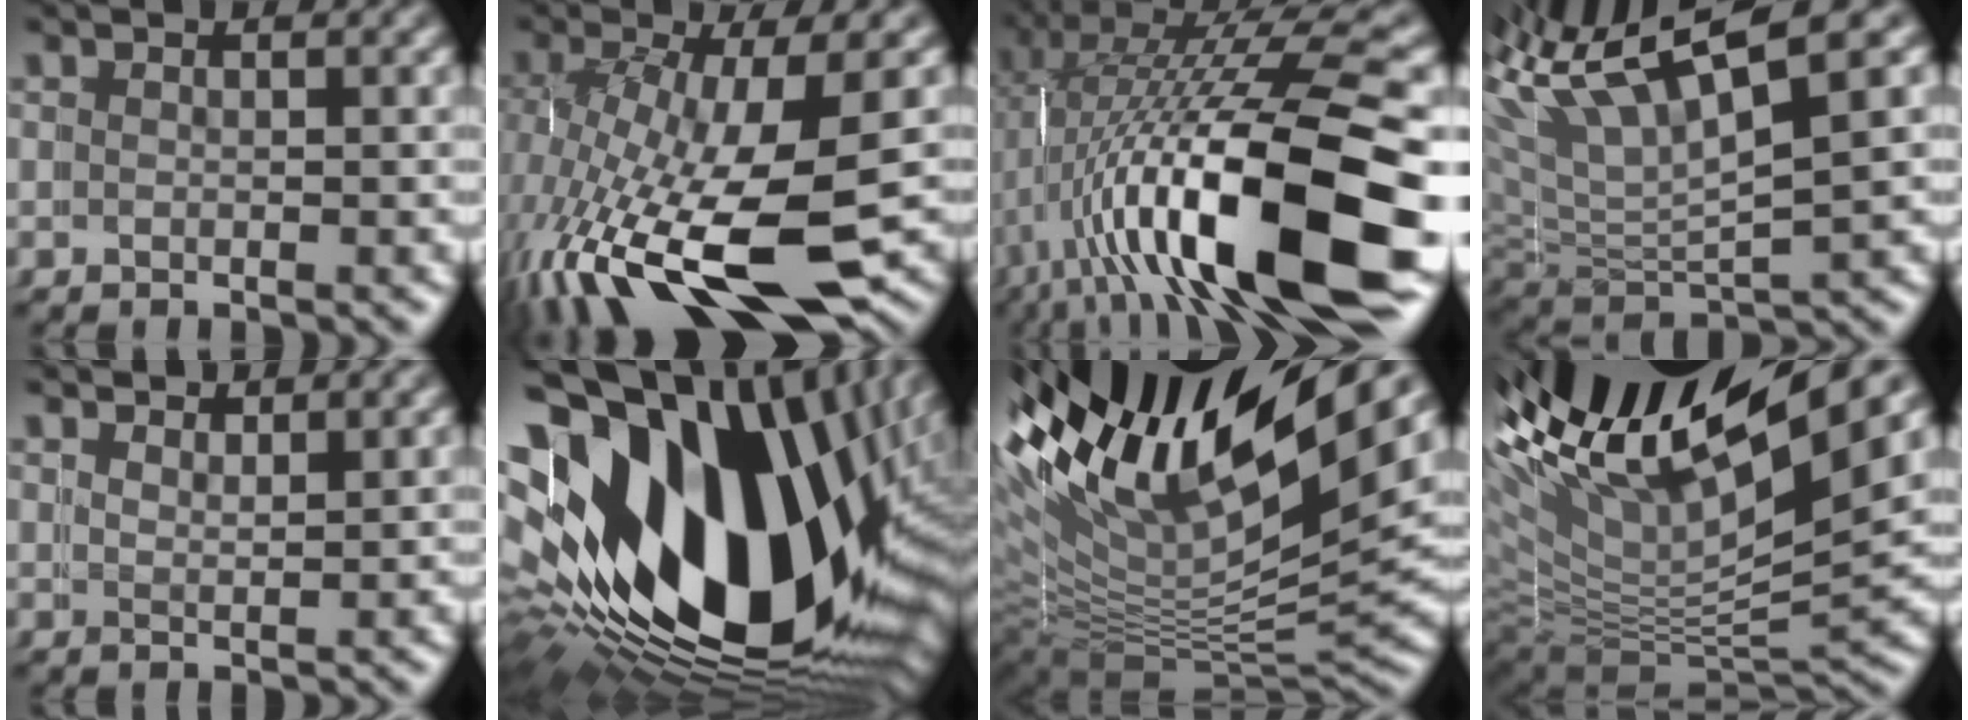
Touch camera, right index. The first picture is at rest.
{"total": 8.9, "force": [-2.8, 3.5, 7.7], "torque": [-0.161, -0.048, -0.023]}
{"total": 16.6, "force": [-1.4, 5.7, 15.6], "torque": [-0.244, -0.001, -0.008]}
{"total": 10.5, "force": [3.1, 6.8, 7.4], "torque": [-0.169, -0.004, 0.052]}
{"total": 2.6, "force": [2.5, -0.2, -0.8], "torque": [0.007, -0.015, 0.049]}
{"total": 31.2, "force": [-0.9, 20.0, 24.0], "torque": [-0.384, -0.030, -0.006]}
{"total": 23.5, "force": [6.4, 14.4, 17.4], "torque": [-0.296, 0.007, 0.086]}
{"total": 21.3, "force": [6.4, 13.4, 15.2], "torque": [-0.273, -0.008, 0.095]}